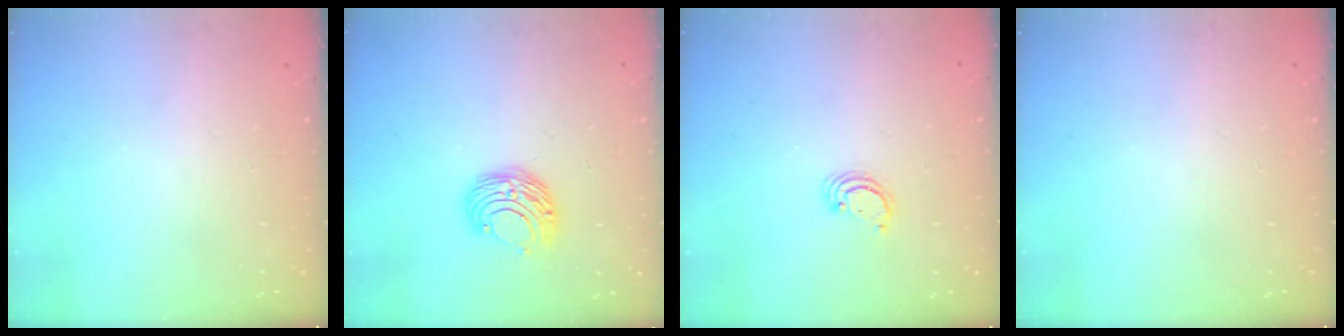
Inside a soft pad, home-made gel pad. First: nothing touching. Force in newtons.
{"total": 9.0, "press": 9.0, "slide": 0.4}
{"total": 2.6, "press": 2.6, "slide": 0.3}
{"total": 0.0}